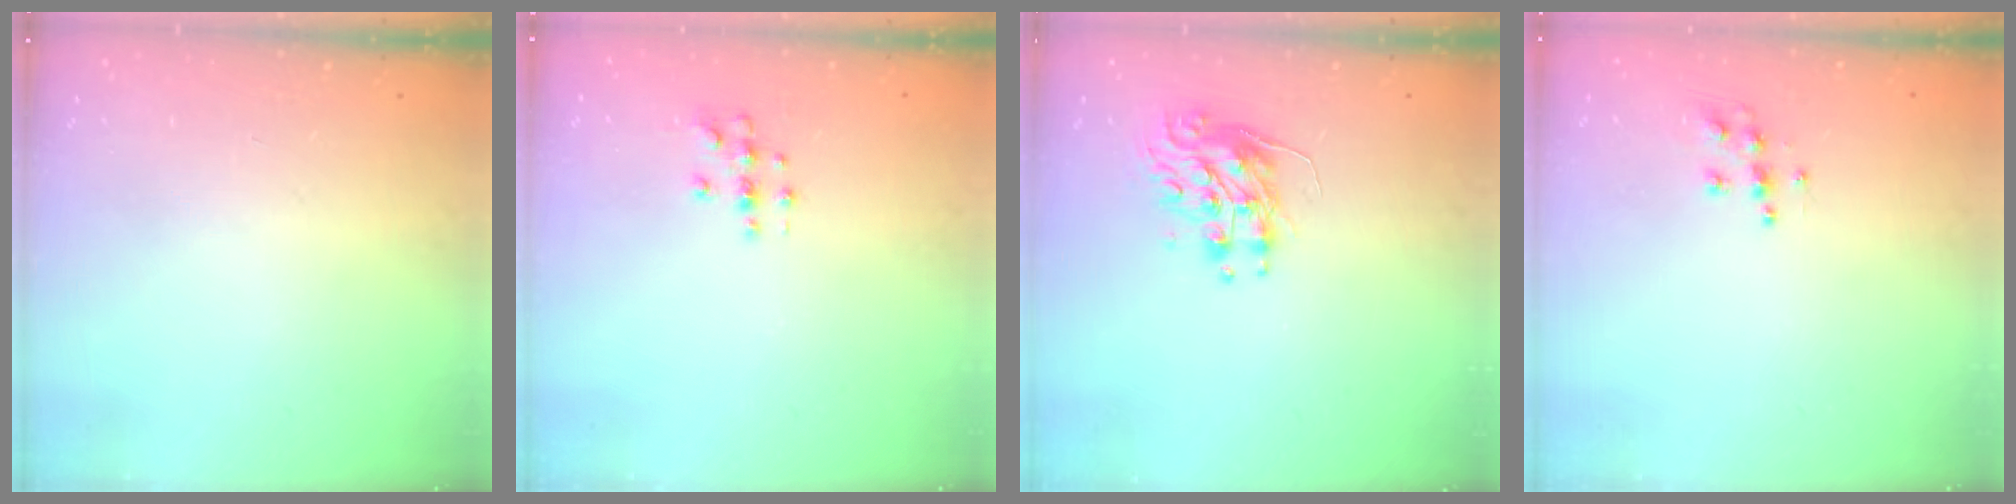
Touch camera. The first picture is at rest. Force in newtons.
{"total": 3.6, "press": 3.6, "slide": 0.5}
{"total": 8.8, "press": 8.8, "slide": 0.3}
{"total": 6.2, "press": 6.2, "slide": 0.2}